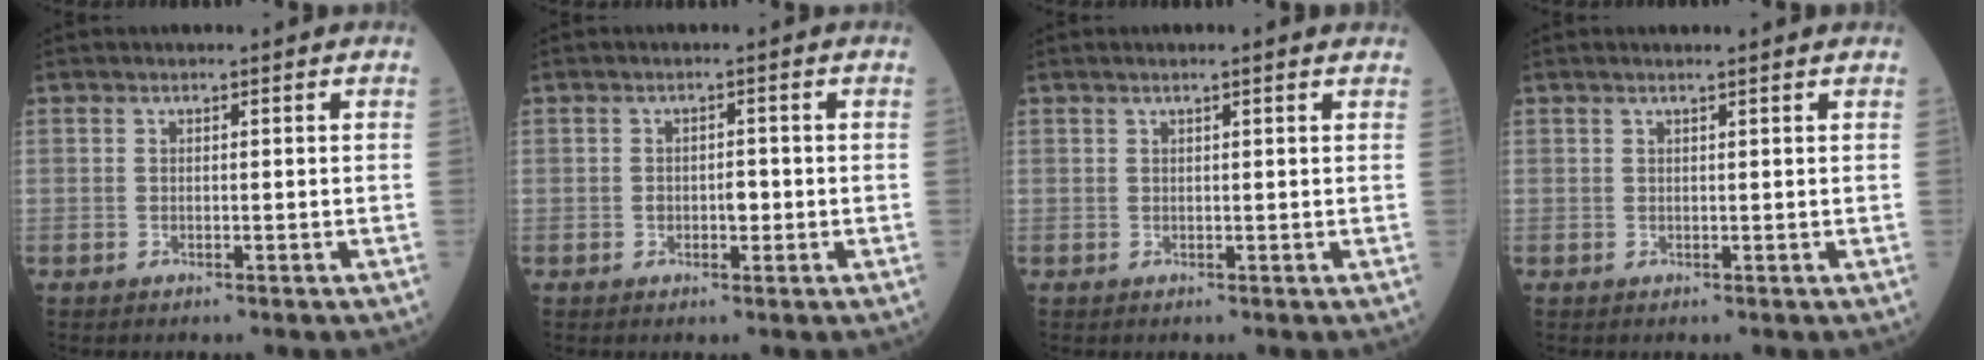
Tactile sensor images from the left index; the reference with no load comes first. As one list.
[{"total": 1.9, "force": [-0.5, 1.0, 1.5], "torque": [-0.023, 0.004, -0.005]}, {"total": 2.3, "force": [1.5, 0.1, 1.8], "torque": [-0.025, 0.016, 0.018]}, {"total": 1.8, "force": [1.4, -0.2, 1.1], "torque": [-0.018, 0.010, 0.017]}]